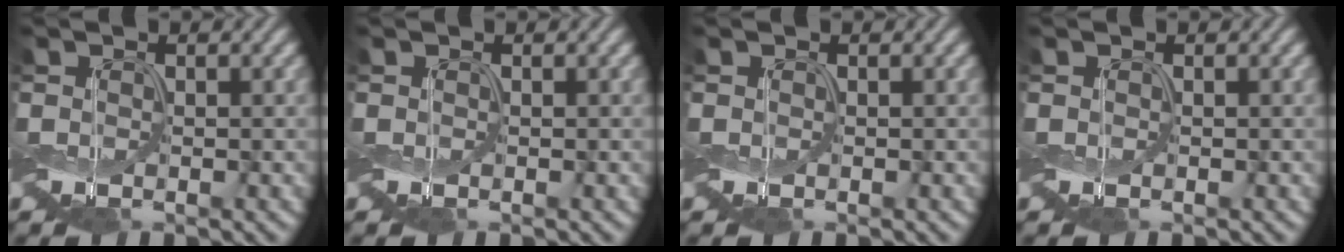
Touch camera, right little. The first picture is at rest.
{"total": 0.0}
{"total": 0.0}
{"total": 0.0}